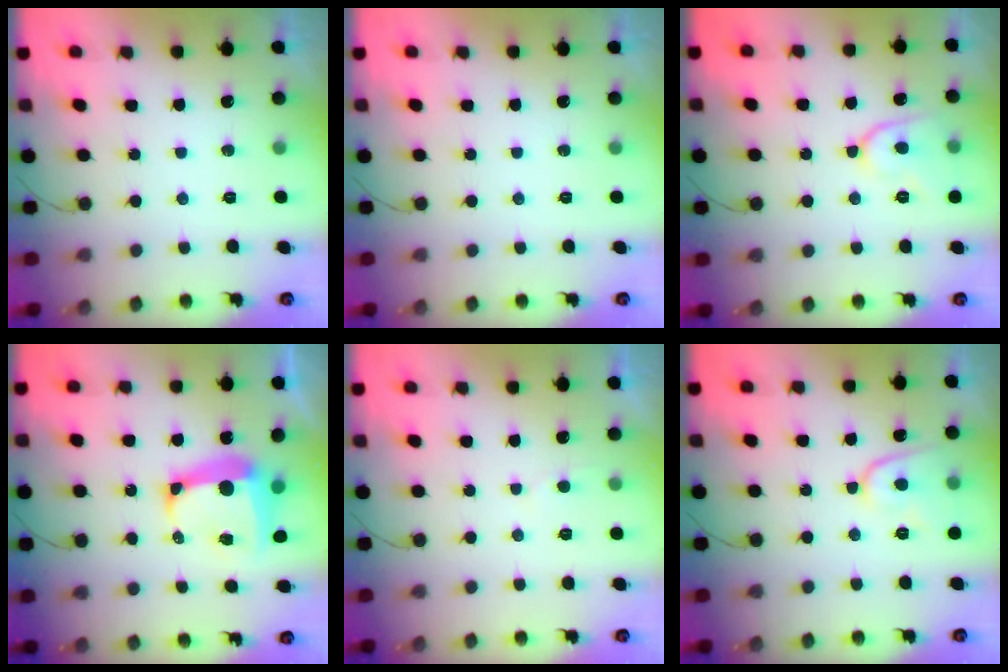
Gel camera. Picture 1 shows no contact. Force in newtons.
{"total": 0.0}
{"total": 9.5, "press": 9.4, "slide": 1.1}
{"total": 11.3, "press": 11.2, "slide": 1.3}
{"total": 2.6, "press": 2.6, "slide": 0.2}
{"total": 9.5, "press": 9.4, "slide": 1.0}